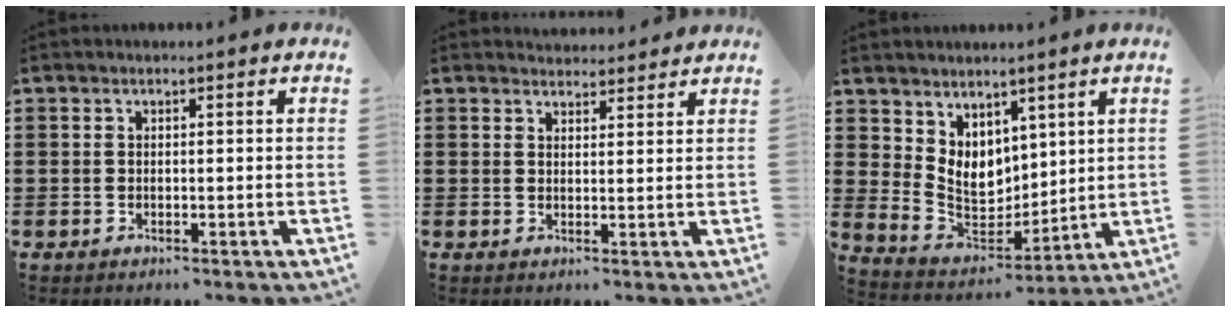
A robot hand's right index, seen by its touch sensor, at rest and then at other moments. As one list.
[{"total": 2.3, "force": [2.3, 0.4, -0.4], "torque": [0.002, -0.001, 0.045]}, {"total": 7.1, "force": [3.9, 5.3, 2.5], "torque": [-0.061, -0.022, 0.077]}]